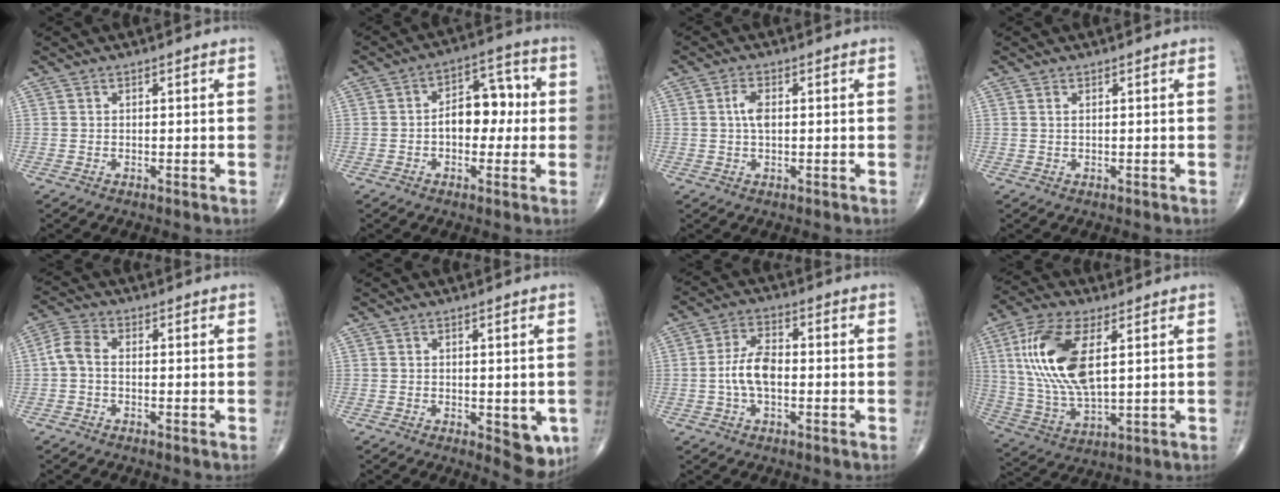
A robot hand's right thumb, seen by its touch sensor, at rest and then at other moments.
{"total": 9.3, "force": [-0.3, 6.1, 7.1], "torque": [-0.070, 0.033, -0.013]}
{"total": 3.2, "force": [0.3, 1.6, 2.8], "torque": [-0.059, 0.005, 0.002]}
{"total": 0.6, "force": [0.2, 0.2, 0.5], "torque": [-0.013, 0.005, 0.005]}
{"total": 4.1, "force": [-0.6, 2.5, 3.2], "torque": [-0.070, 0.014, -0.023]}
{"total": 6.0, "force": [-1.6, 2.8, 5.1], "torque": [-0.036, -0.007, -0.015]}
{"total": 6.9, "force": [-1.1, 3.5, 5.9], "torque": [-0.118, 0.019, -0.025]}
{"total": 16.9, "force": [4.1, 7.4, 14.6], "torque": [-0.305, -0.009, 0.084]}